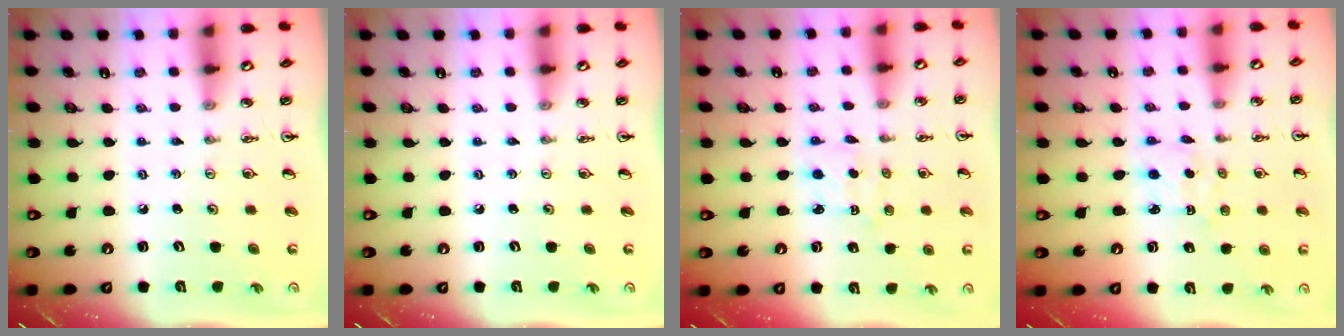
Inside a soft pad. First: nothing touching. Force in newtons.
{"total": 0.0}
{"total": 2.0, "press": 1.9, "slide": 0.6}
{"total": 2.2, "press": 2.1, "slide": 0.5}